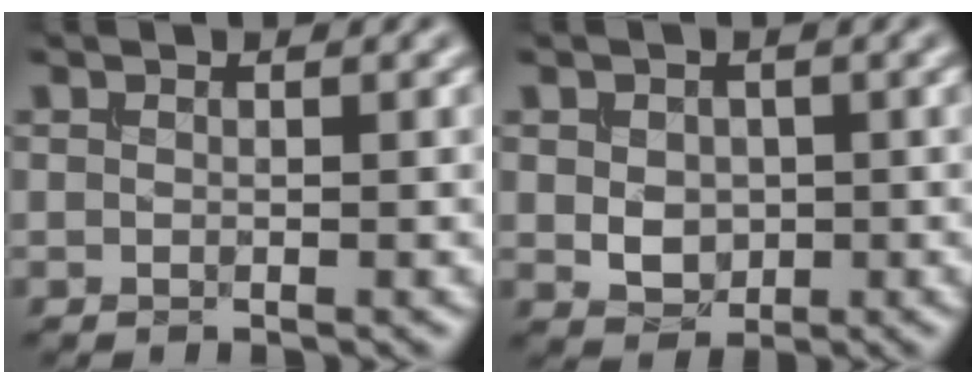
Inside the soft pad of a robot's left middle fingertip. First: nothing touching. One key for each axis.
{"total": 2.7, "fx": 0.0, "fy": 2.1, "fz": 1.6, "tx": -0.032, "ty": -0.005, "tz": 0.002}